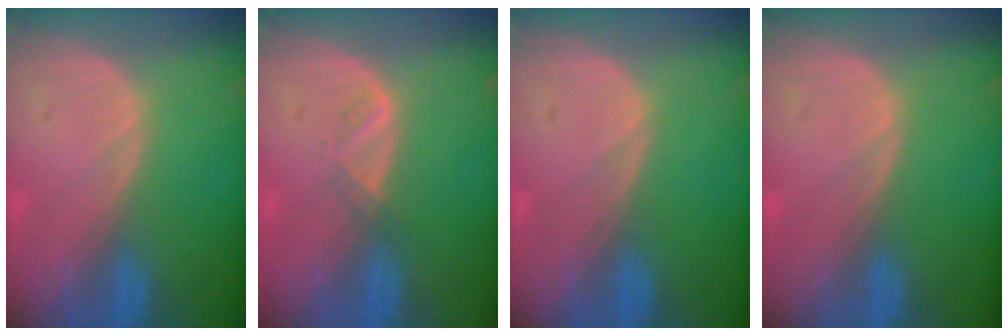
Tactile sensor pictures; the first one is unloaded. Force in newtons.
{"total": 1.6, "press": 1.5, "slide": 0.7}
{"total": 0.0}
{"total": 0.0}